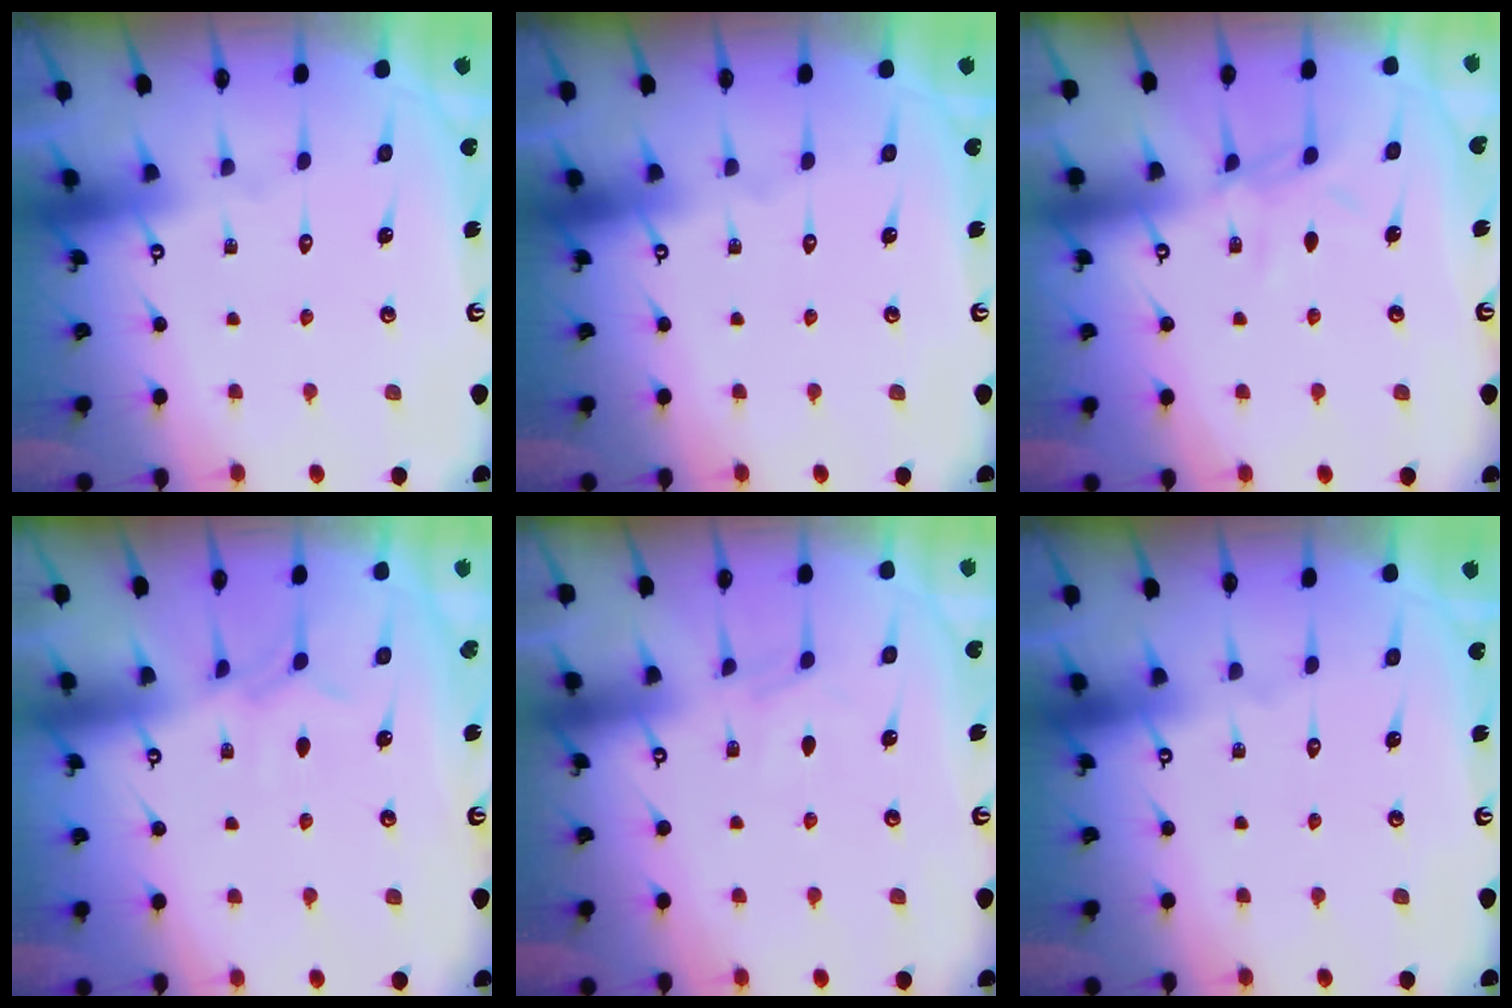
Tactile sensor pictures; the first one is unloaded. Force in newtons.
{"total": 0.0}
{"total": 5.9, "press": 5.9, "slide": 0.7}
{"total": 3.7, "press": 3.6, "slide": 0.6}
{"total": 4.0, "press": 3.9, "slide": 0.5}
{"total": 0.0}